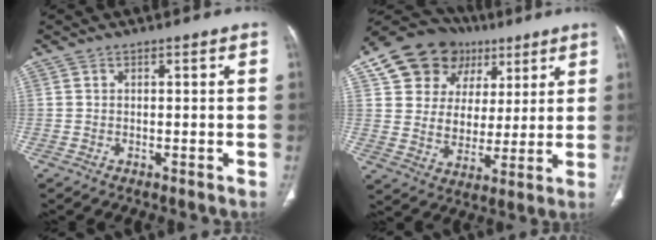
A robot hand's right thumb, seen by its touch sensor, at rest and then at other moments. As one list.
[{"total": 18.5, "force": [8.1, 14.9, 7.4], "torque": [-0.081, 0.013, 0.144]}]